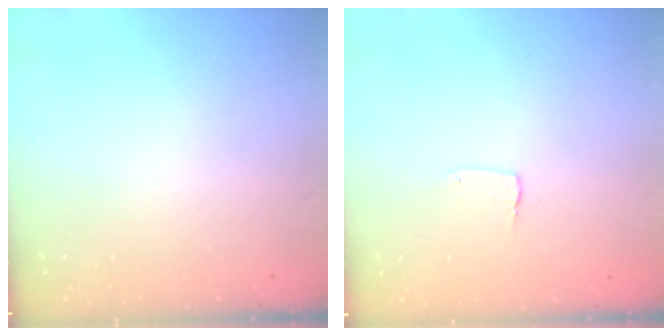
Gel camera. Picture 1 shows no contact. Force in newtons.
{"total": 2.7, "press": 2.7, "slide": 0.2}